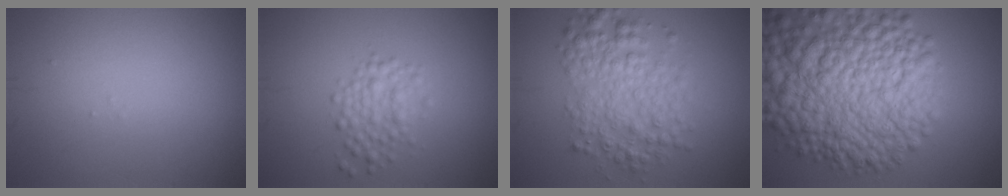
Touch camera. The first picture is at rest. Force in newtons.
{"total": 2.6, "press": 2.6, "slide": 0.0}
{"total": 5.4, "press": 5.4, "slide": 0.0}
{"total": 13.7, "press": 13.7, "slide": 0.5}